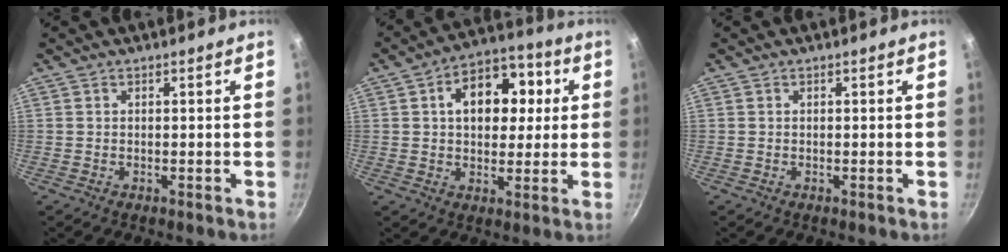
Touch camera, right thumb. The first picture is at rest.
{"total": 14.2, "force": [3.1, 9.8, 9.8], "torque": [-0.104, 0.015, 0.034]}
{"total": 0.0}